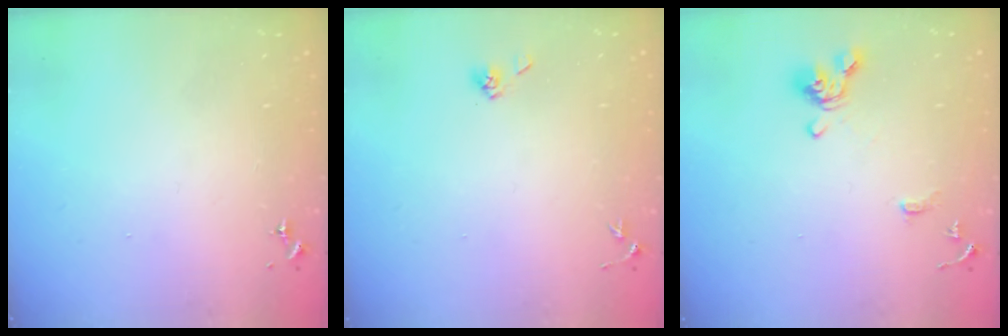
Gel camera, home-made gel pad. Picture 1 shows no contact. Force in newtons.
{"total": 4.2, "press": 3.9, "slide": 1.6}
{"total": 11.3, "press": 11.2, "slide": 1.3}